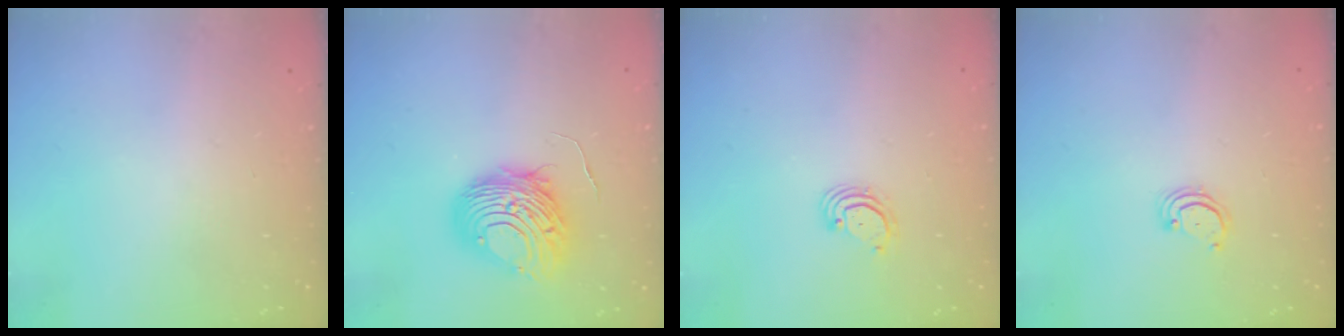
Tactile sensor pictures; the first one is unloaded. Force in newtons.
{"total": 11.0, "press": 11.0, "slide": 0.8}
{"total": 3.0, "press": 3.0, "slide": 0.3}
{"total": 2.3, "press": 2.2, "slide": 0.2}